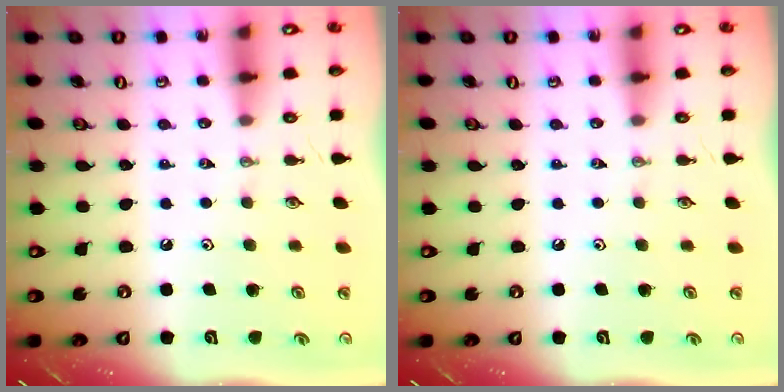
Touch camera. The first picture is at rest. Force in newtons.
{"total": 0.0}